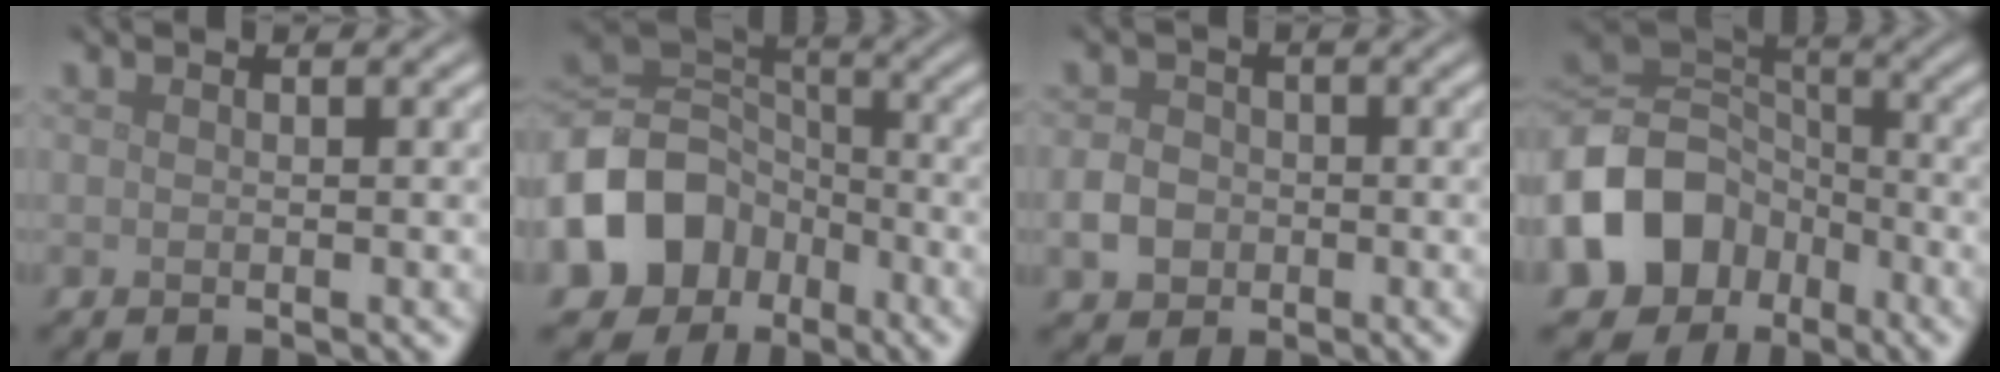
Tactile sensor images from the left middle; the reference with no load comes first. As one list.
[{"total": 10.0, "force": [-4.3, 7.8, 4.5], "torque": [-0.099, -0.004, -0.094]}, {"total": 2.7, "force": [-0.8, 2.3, 1.2], "torque": [-0.023, 0.002, -0.019]}, {"total": 11.2, "force": [-4.7, 8.7, 5.2], "torque": [-0.127, -0.010, -0.106]}]